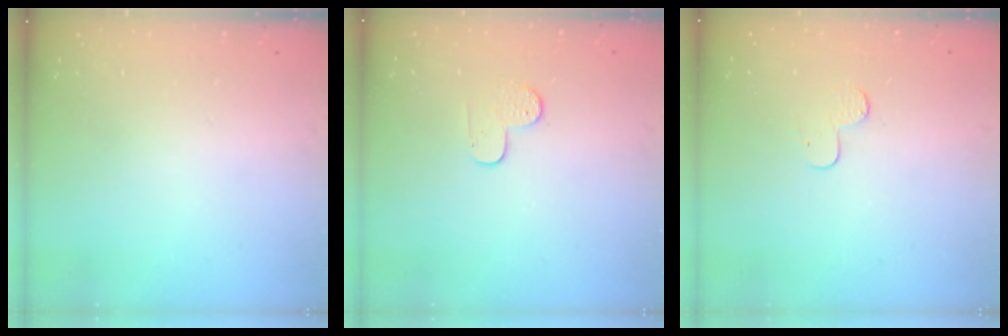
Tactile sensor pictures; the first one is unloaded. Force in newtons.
{"total": 5.8, "press": 5.7, "slide": 0.6}
{"total": 4.9, "press": 4.9, "slide": 0.5}